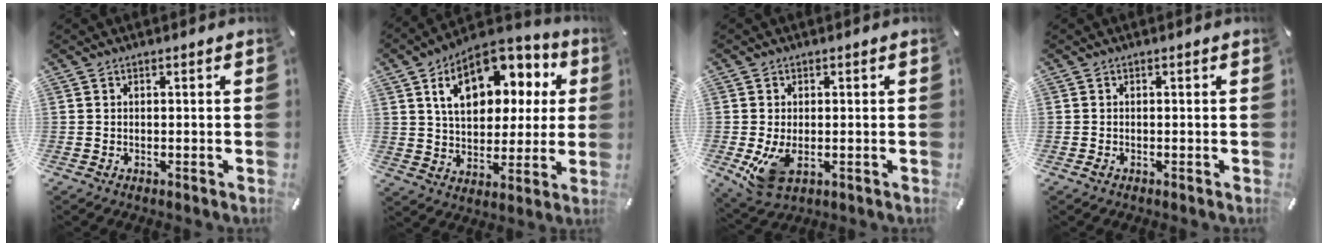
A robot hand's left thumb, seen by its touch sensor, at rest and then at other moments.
{"total": 17.1, "force": [7.4, 11.1, 10.7], "torque": [-0.169, -0.020, 0.131]}
{"total": 5.9, "force": [-0.9, 3.6, 4.6], "torque": [-0.094, -0.014, -0.017]}
{"total": 0.5, "force": [-0.3, 0.2, 0.3], "torque": [-0.007, -0.002, -0.004]}